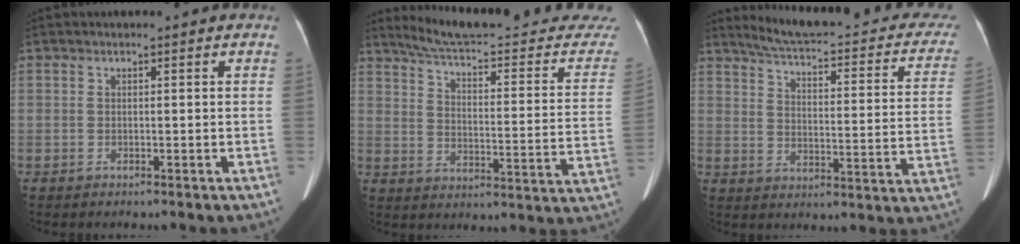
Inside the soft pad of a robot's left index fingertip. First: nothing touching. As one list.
[{"total": 27.6, "force": [26.3, 2.3, 8.2], "torque": [-0.112, -0.112, 0.321]}, {"total": 23.6, "force": [20.5, 4.7, 10.7], "torque": [-0.140, -0.038, 0.236]}]